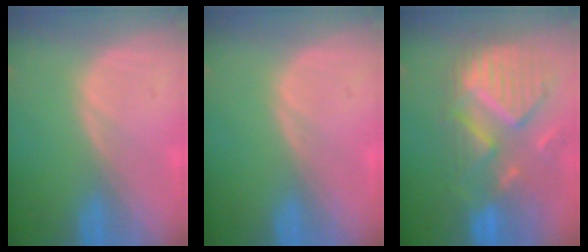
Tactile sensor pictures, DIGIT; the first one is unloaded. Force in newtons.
{"total": 0.0}
{"total": 12.0, "press": 10.5, "slide": 5.7}